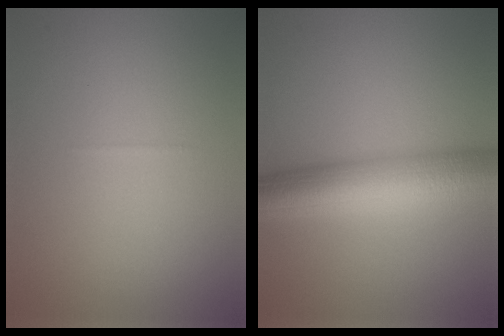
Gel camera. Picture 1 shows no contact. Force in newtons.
{"total": 8.3, "press": 8.2, "slide": 0.4}